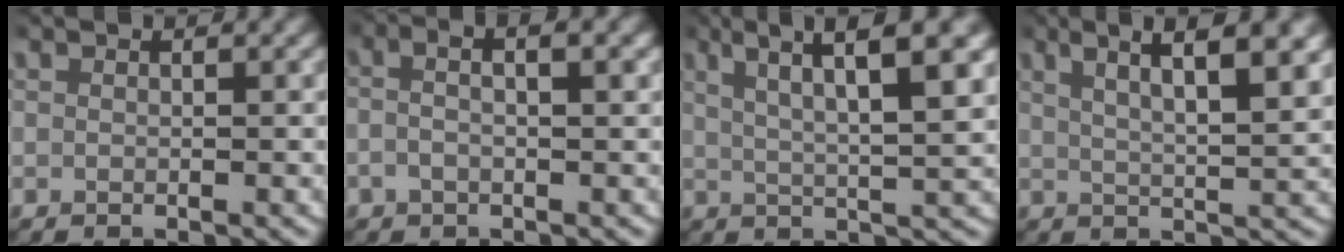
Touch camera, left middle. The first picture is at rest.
{"total": 2.6, "force": [0.0, 1.0, 2.4], "torque": [-0.046, 0.009, -0.002]}
{"total": 7.2, "force": [4.0, 1.0, 5.9], "torque": [-0.088, 0.015, 0.058]}
{"total": 6.6, "force": [4.0, 1.5, 5.1], "torque": [-0.065, 0.019, 0.059]}